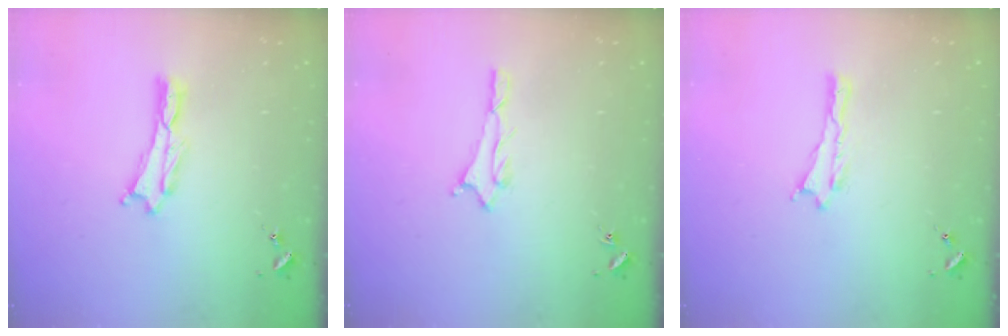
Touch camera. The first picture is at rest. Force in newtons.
{"total": 1.5, "press": 1.5, "slide": 0.1}
{"total": 0.0}